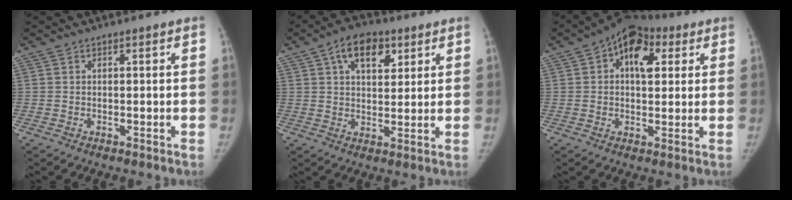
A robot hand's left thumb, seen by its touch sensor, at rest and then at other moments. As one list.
[{"total": 9.7, "force": [4.4, 5.8, 6.4], "torque": [-0.073, -0.008, 0.066]}, {"total": 11.2, "force": [3.8, 7.0, 7.8], "torque": [-0.085, 0.011, 0.048]}]